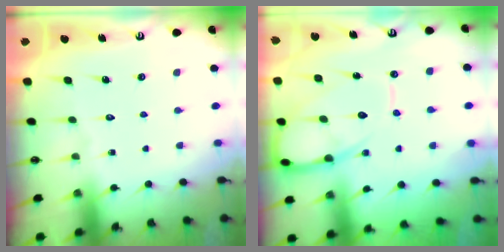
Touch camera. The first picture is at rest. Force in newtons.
{"total": 10.5, "press": 10.4, "slide": 1.2}